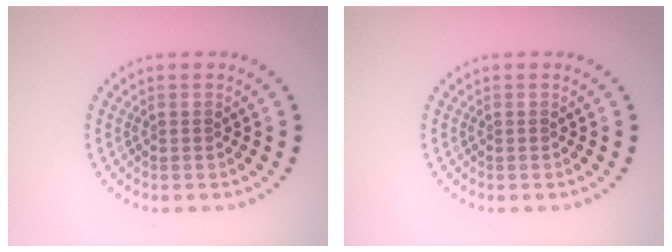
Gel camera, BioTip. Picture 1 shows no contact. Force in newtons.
{"total": 0.0}